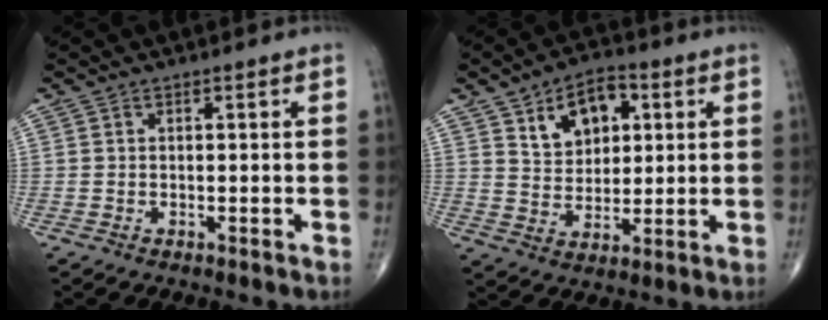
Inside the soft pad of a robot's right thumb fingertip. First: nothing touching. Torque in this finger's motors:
{"motor_torque": [0.40, 2.22, 0.78, 0.89, 0.08]}